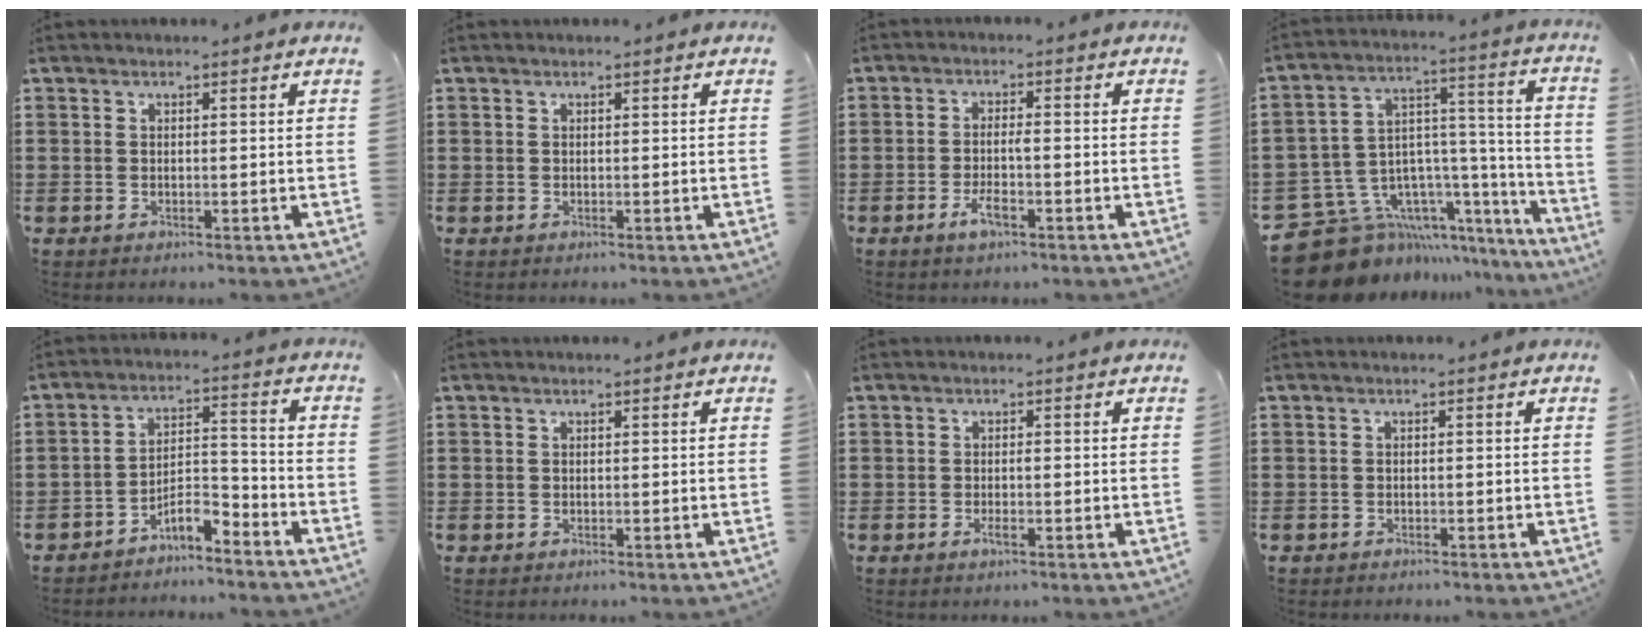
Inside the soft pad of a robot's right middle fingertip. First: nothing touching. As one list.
[{"total": 0.0}, {"total": 3.2, "force": [-1.4, 0.9, 2.8], "torque": [-0.053, 0.003, -0.029]}, {"total": 10.7, "force": [-7.5, 7.0, 2.9], "torque": [-0.092, -0.002, -0.134]}, {"total": 5.7, "force": [-5.1, 1.1, 2.4], "torque": [-0.049, 0.010, -0.102]}, {"total": 0.0}, {"total": 1.6, "force": [-0.5, 0.2, 1.4], "torque": [-0.026, -0.001, -0.009]}, {"total": 0.5, "force": [-0.5, 0.1, 0.0], "torque": [-0.001, -0.001, -0.012]}]